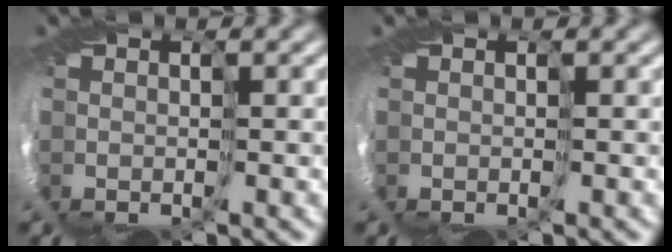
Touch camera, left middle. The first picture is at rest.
{"total": 0.0}